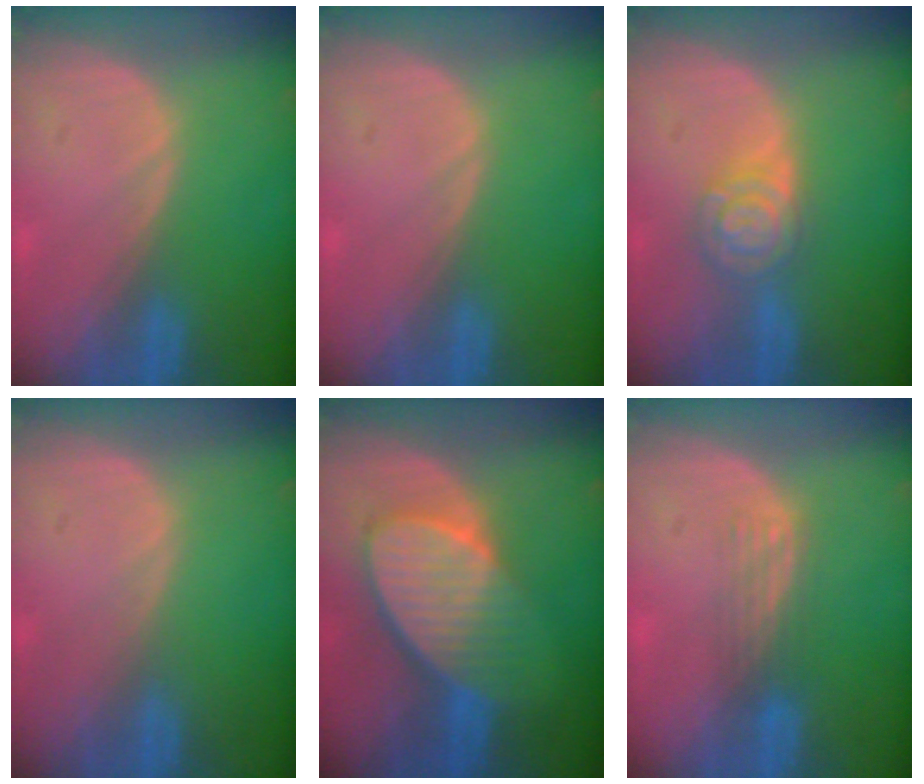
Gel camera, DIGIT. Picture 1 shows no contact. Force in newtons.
{"total": 0.0}
{"total": 5.4, "press": 5.3, "slide": 0.4}
{"total": 0.0}
{"total": 8.9, "press": 8.0, "slide": 3.9}
{"total": 2.9, "press": 2.7, "slide": 1.2}